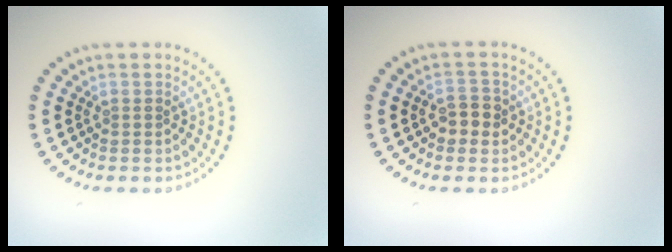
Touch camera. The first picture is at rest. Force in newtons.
{"total": 2.2, "press": 2.2, "slide": 0.3}